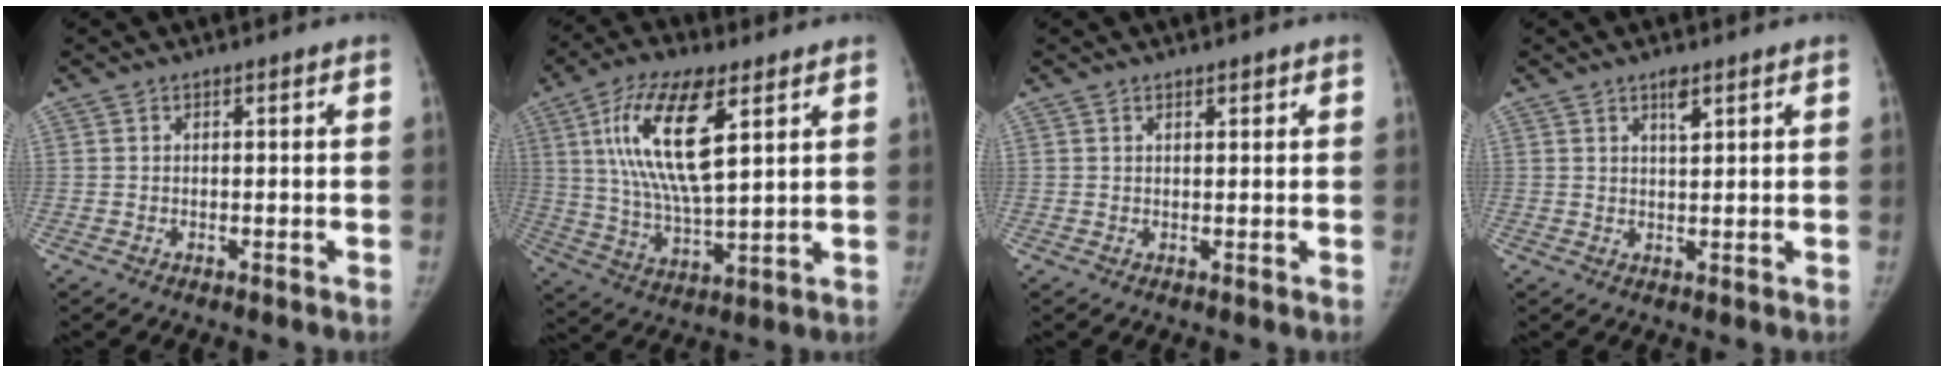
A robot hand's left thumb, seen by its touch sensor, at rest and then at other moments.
{"total": 17.4, "force": [6.5, 6.1, 14.9], "torque": [-0.283, -0.021, 0.120]}
{"total": 1.1, "force": [0.8, 0.4, 0.6], "torque": [-0.006, -0.004, 0.012]}
{"total": 2.8, "force": [1.8, 0.8, 2.0], "torque": [-0.030, -0.008, 0.031]}